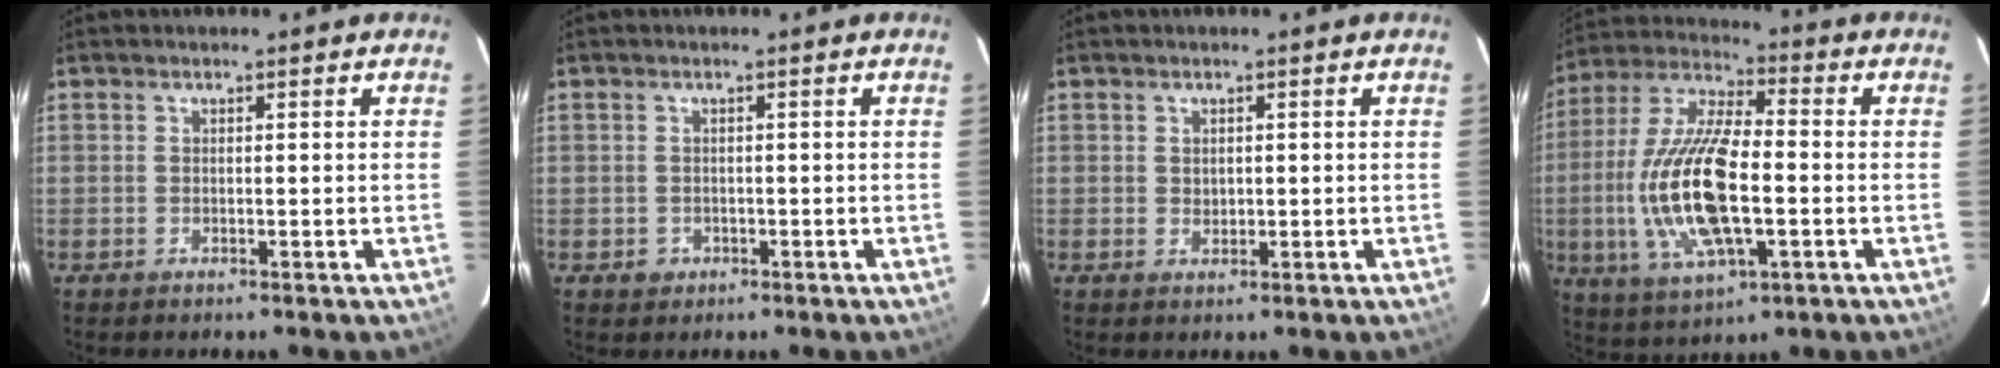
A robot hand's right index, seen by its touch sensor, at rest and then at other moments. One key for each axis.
{"total": 2.0, "fx": -0.6, "fy": 1.9, "fz": 0.3, "tx": -0.003, "ty": 0.002, "tz": -0.004}
{"total": 2.4, "fx": 0.5, "fy": 2.0, "fz": 1.2, "tx": -0.016, "ty": 0.003, "tz": 0.011}
{"total": 18.6, "fx": -2.9, "fy": 6.9, "fz": 17.1, "tx": -0.351, "ty": -0.005, "tz": -0.053}